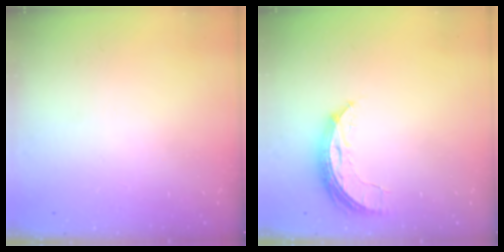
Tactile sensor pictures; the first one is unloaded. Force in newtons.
{"total": 6.7, "press": 6.7, "slide": 0.4}